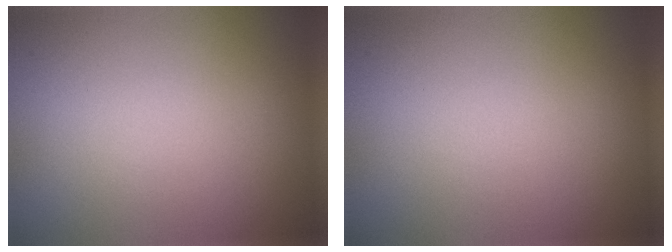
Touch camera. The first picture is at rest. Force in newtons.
{"total": 0.0}